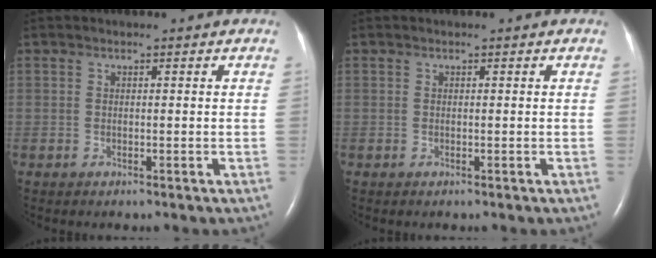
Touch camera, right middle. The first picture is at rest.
{"total": 0.0}